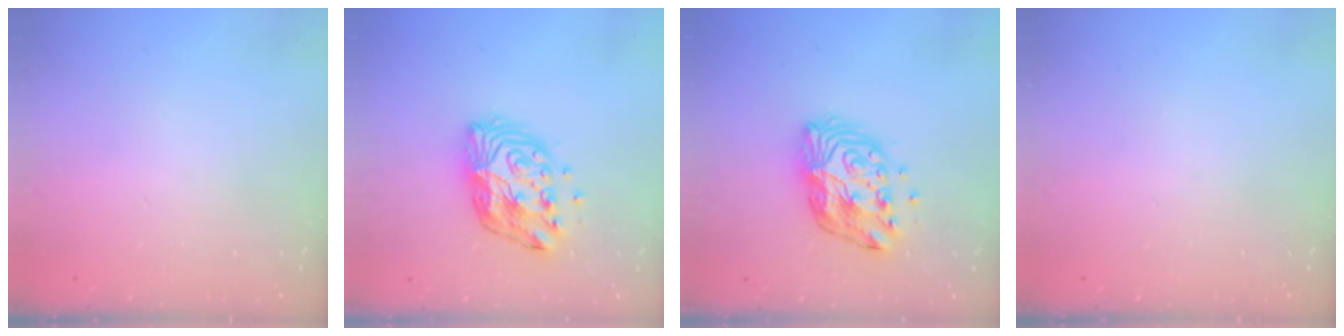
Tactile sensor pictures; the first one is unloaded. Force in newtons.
{"total": 12.9, "press": 12.9, "slide": 0.9}
{"total": 12.9, "press": 12.9, "slide": 0.9}
{"total": 0.0}